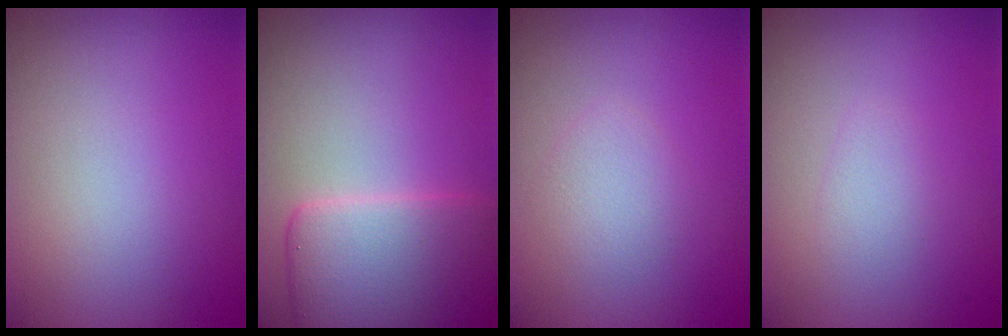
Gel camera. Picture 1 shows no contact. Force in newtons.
{"total": 6.4, "press": 6.4, "slide": 0.3}
{"total": 1.4, "press": 1.4, "slide": 0.0}
{"total": 0.9, "press": 0.9, "slide": 0.1}